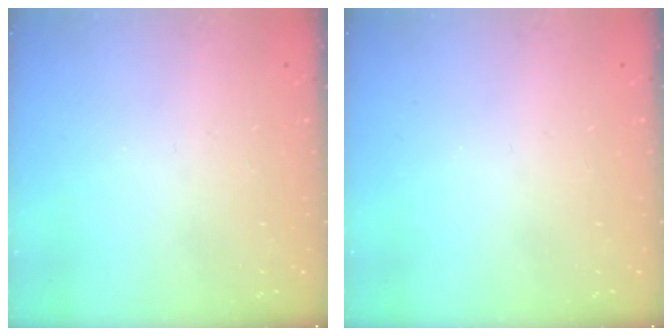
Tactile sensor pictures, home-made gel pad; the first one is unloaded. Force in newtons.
{"total": 0.0}